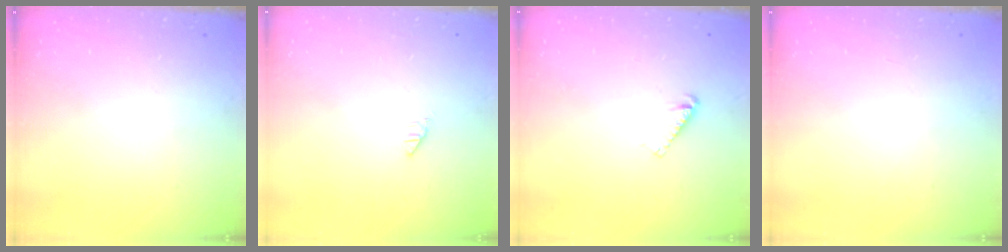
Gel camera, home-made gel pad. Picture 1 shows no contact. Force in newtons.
{"total": 0.0}
{"total": 3.7, "press": 3.6, "slide": 0.5}
{"total": 0.0}